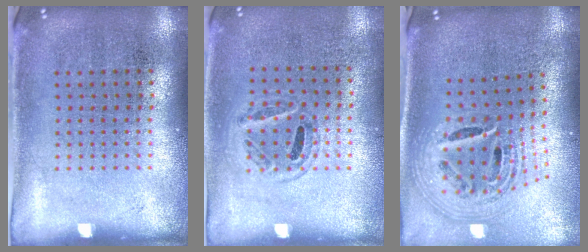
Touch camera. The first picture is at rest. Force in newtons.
{"total": 0.9, "press": 0.8, "slide": 0.5}
{"total": 2.7, "press": 1.9, "slide": 1.9}